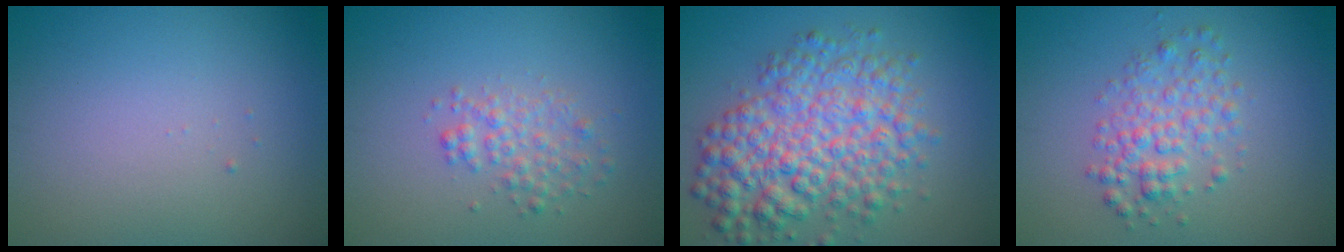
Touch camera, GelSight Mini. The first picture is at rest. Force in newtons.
{"total": 2.0, "press": 2.0, "slide": 0.1}
{"total": 7.4, "press": 7.4, "slide": 0.1}
{"total": 3.1, "press": 3.1, "slide": 0.1}